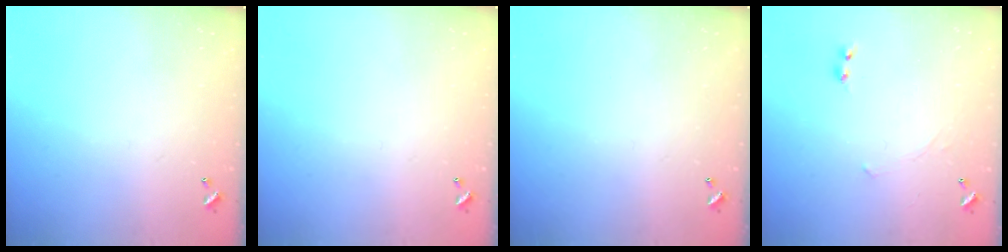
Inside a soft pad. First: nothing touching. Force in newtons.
{"total": 0.0}
{"total": 0.0}
{"total": 2.3, "press": 2.3, "slide": 0.2}